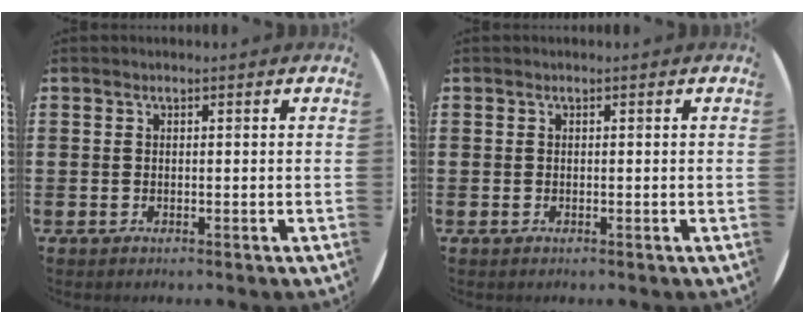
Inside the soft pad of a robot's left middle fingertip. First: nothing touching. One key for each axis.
{"total": 0.0}